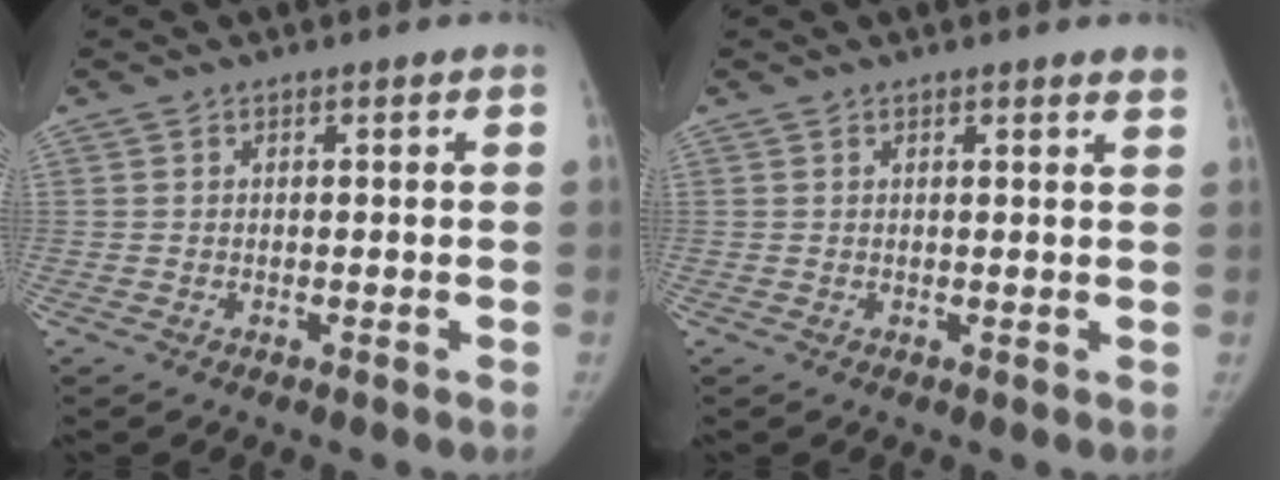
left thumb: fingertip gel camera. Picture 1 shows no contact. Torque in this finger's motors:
{"motor_torque": [0.19, -0.04, 0.35, -0.22, 0.05]}